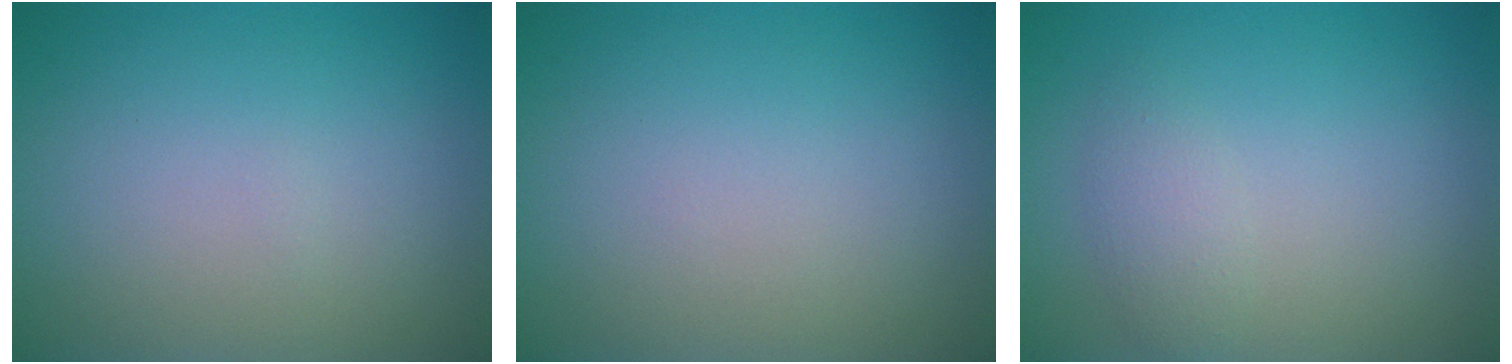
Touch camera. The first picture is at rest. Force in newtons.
{"total": 0.0}
{"total": 1.6, "press": 1.6, "slide": 0.1}